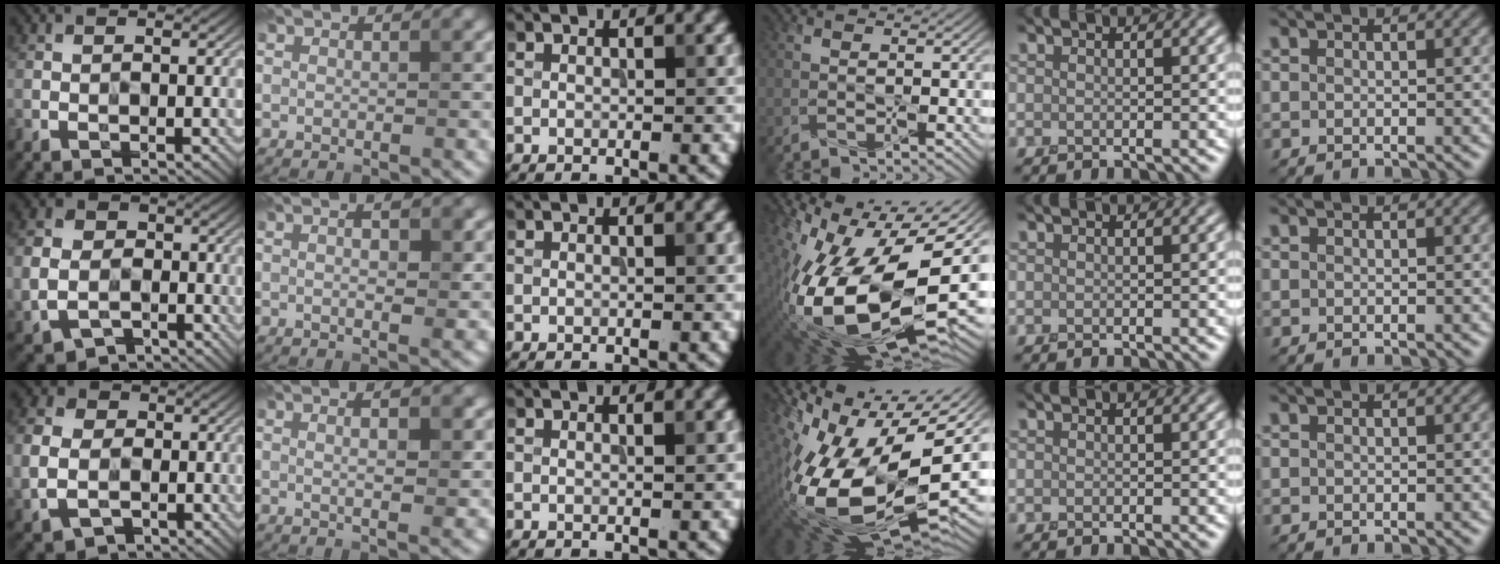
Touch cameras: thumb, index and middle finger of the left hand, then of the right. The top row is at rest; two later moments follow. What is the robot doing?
{"motion": "wipe", "object": "whiteboard"}